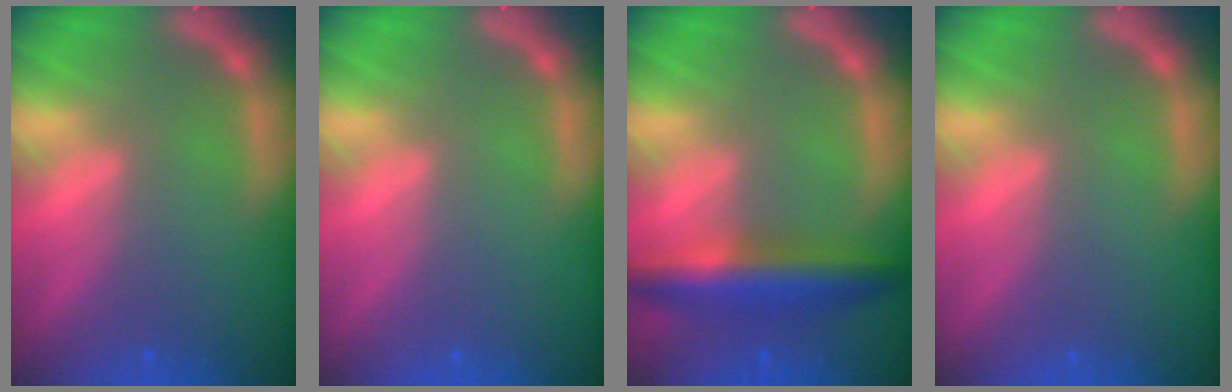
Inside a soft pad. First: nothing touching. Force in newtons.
{"total": 0.0}
{"total": 6.0}
{"total": 0.0}